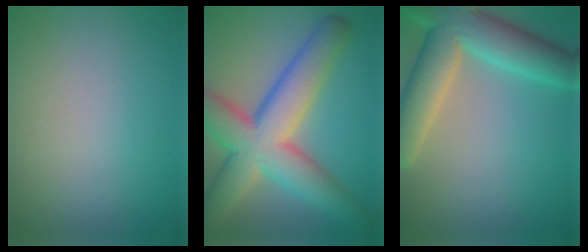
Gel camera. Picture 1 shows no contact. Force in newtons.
{"total": 10.7, "press": 10.7, "slide": 0.6}
{"total": 8.9, "press": 8.8, "slide": 0.8}